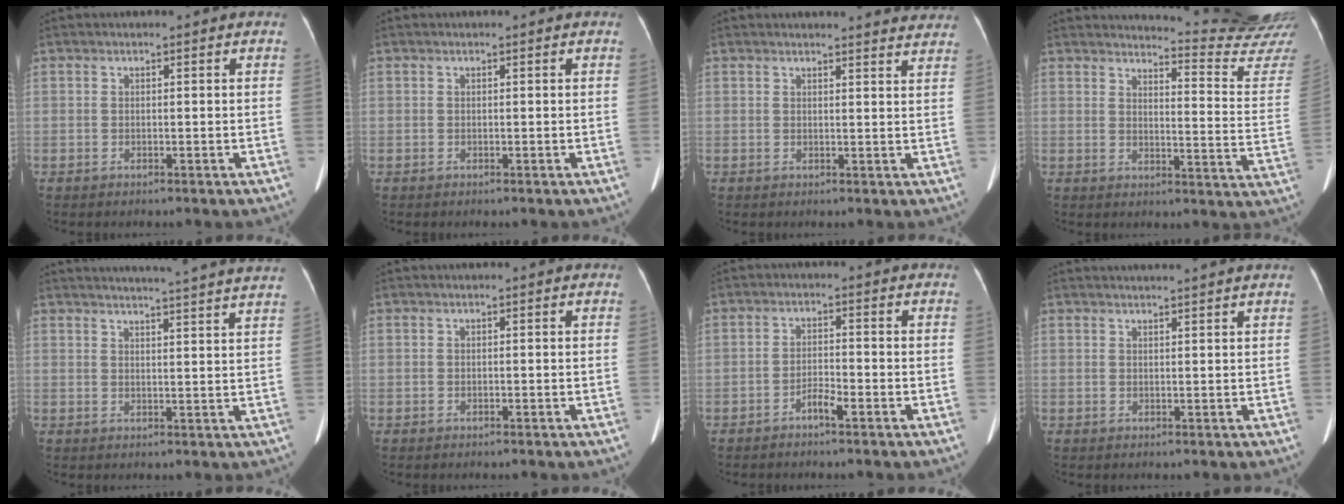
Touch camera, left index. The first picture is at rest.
{"total": 0.0}
{"total": 8.8, "force": [8.6, 0.8, 1.6], "torque": [-0.001, -0.014, 0.072]}
{"total": 18.1, "force": [17.8, -1.5, 3.2], "torque": [-0.038, -0.158, 0.185]}
{"total": 18.2, "force": [17.1, -1.1, 6.2], "torque": [-0.095, -0.038, 0.200]}
{"total": 0.0}
{"total": 2.4, "force": [-1.7, 0.2, 1.7], "torque": [-0.032, 0.000, -0.034]}
{"total": 5.6, "force": [5.2, -0.8, 2.0], "torque": [-0.022, 0.017, 0.056]}